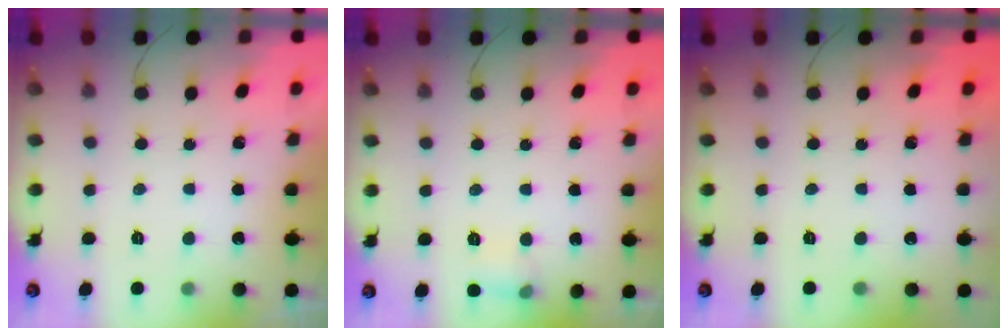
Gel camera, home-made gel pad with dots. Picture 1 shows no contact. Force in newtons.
{"total": 6.6, "press": 6.4, "slide": 1.6}
{"total": 0.0}